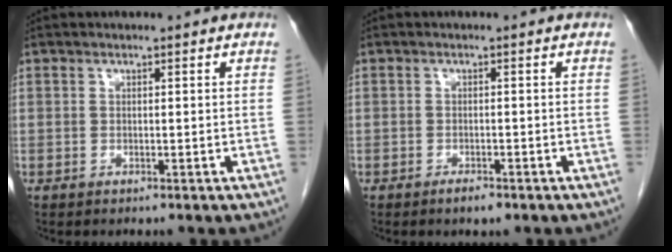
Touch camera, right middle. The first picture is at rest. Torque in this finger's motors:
{"motor_torque": [0.49, -0.29, 0.04, 0.02]}